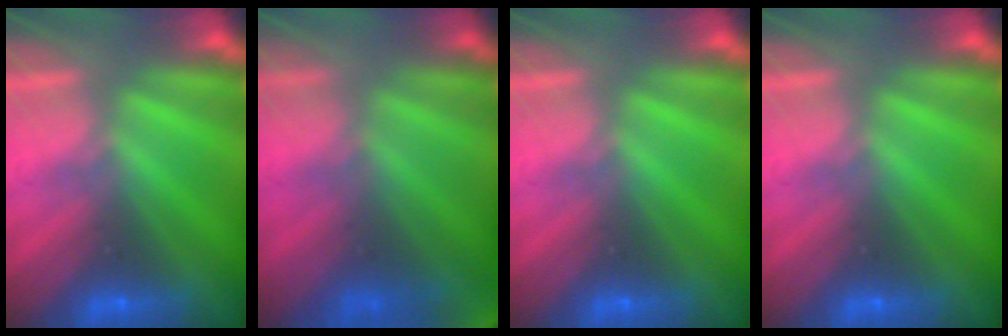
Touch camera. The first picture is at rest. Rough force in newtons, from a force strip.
{"total": 8.3}
{"total": 0.0}
{"total": 0.0}